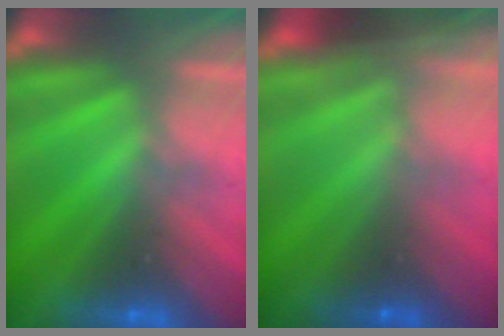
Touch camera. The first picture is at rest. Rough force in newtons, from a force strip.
{"total": 10.5}